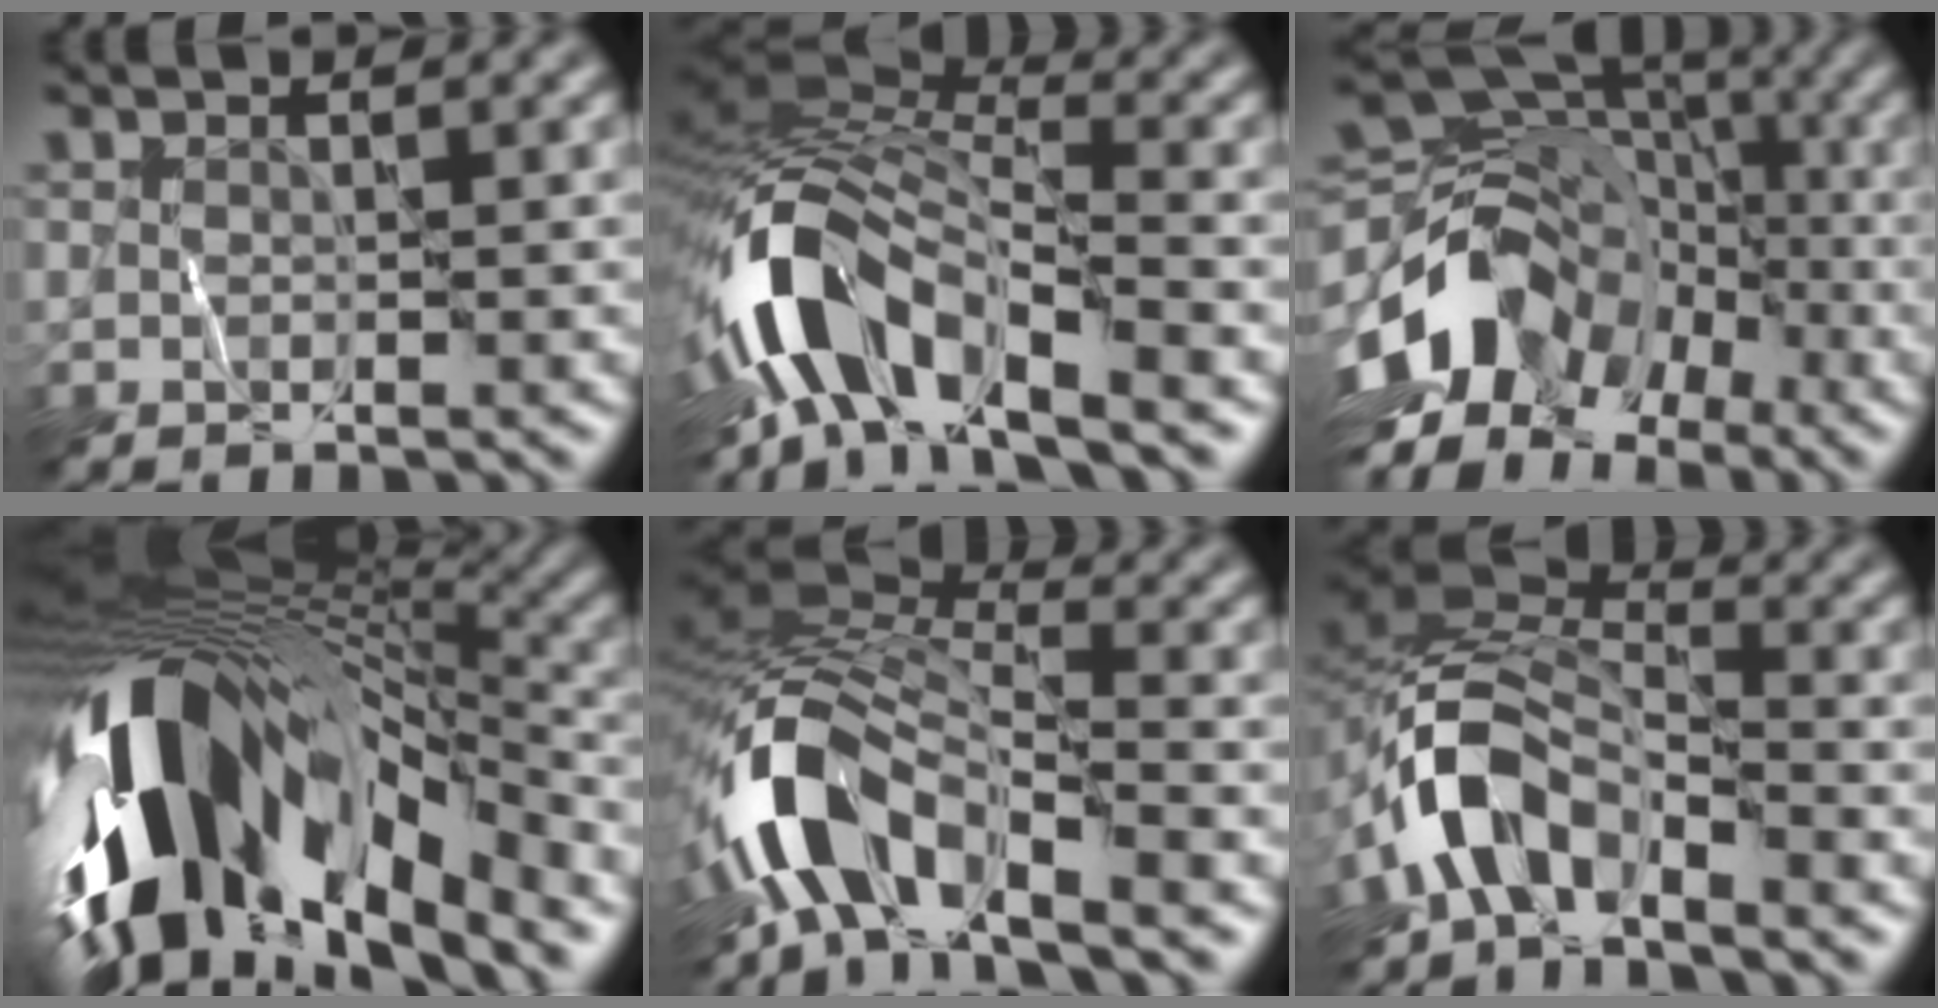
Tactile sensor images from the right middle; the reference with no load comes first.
{"total": 10.6, "force": [-5.6, 4.3, 7.9], "torque": [-0.141, 0.009, -0.110]}
{"total": 11.6, "force": [-5.0, 8.0, 6.8], "torque": [-0.124, 0.002, -0.098]}
{"total": 15.2, "force": [-5.3, 7.3, 12.2], "torque": [-0.225, 0.002, -0.098]}
{"total": 9.3, "force": [-5.5, 3.6, 6.6], "torque": [-0.118, 0.012, -0.118]}
{"total": 6.5, "force": [-3.7, 3.4, 4.1], "torque": [-0.063, 0.005, -0.085]}